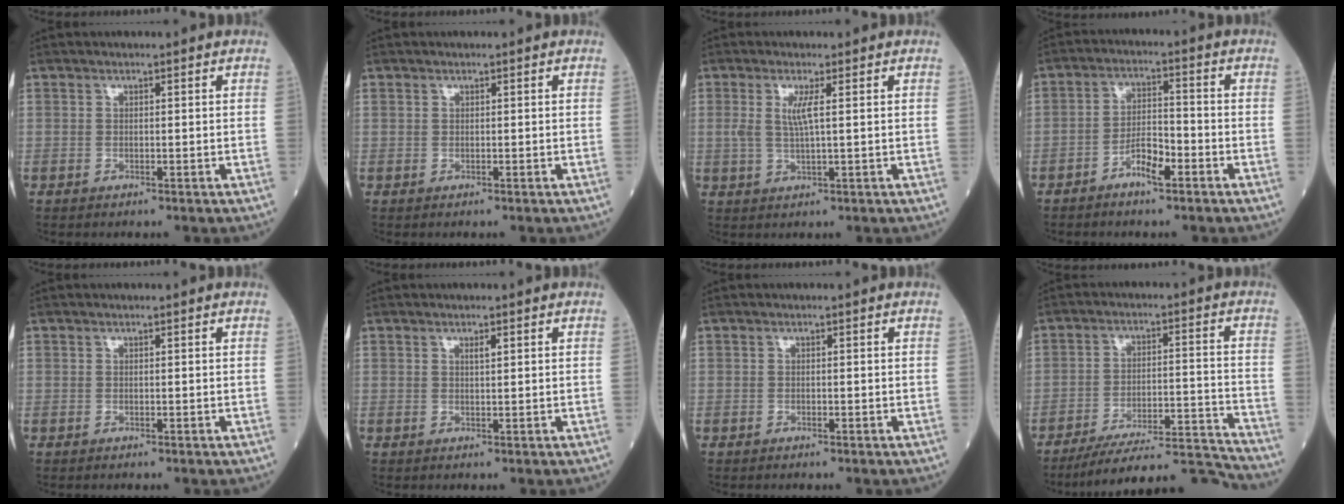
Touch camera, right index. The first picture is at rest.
{"total": 0.0}
{"total": 3.2, "force": [0.7, 0.0, 3.1], "torque": [-0.069, 0.000, 0.015]}
{"total": 4.8, "force": [-3.0, 1.3, 3.6], "torque": [-0.069, 0.009, -0.056]}
{"total": 0.0}
{"total": 0.9, "force": [0.5, 0.1, 0.8], "torque": [-0.015, -0.003, 0.008]}
{"total": 0.0}
{"total": 15.6, "force": [-15.1, -0.3, 4.1], "torque": [-0.056, 0.021, -0.232]}